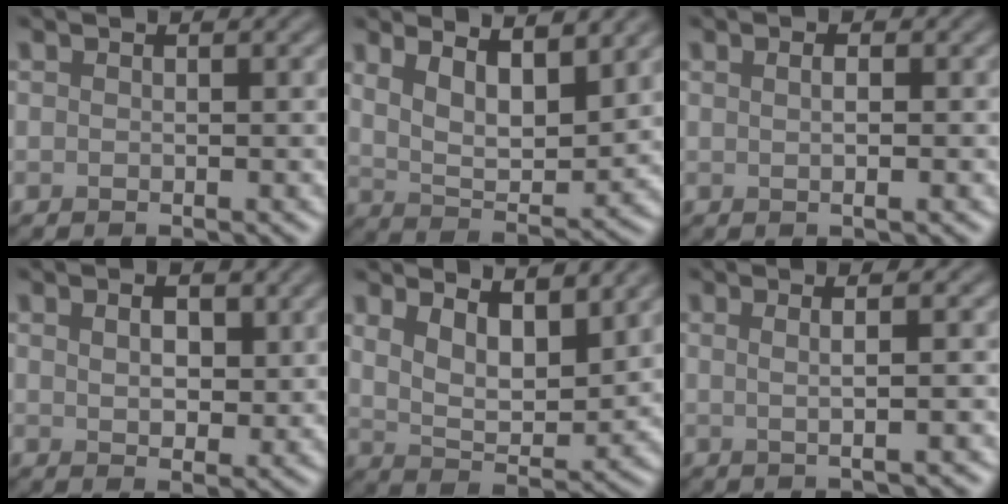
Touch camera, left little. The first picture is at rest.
{"total": 6.9, "force": [4.0, 2.3, 5.1], "torque": [-0.092, -0.005, 0.068]}
{"total": 2.6, "force": [0.9, 1.2, 2.1], "torque": [-0.009, 0.016, -0.009]}
{"total": 3.4, "force": [1.2, 1.8, 2.6], "torque": [-0.048, -0.002, 0.025]}
{"total": 6.3, "force": [3.6, 2.6, 4.5], "torque": [-0.085, -0.012, 0.064]}
{"total": 4.3, "force": [1.2, 1.8, 3.7], "torque": [-0.033, 0.015, -0.008]}